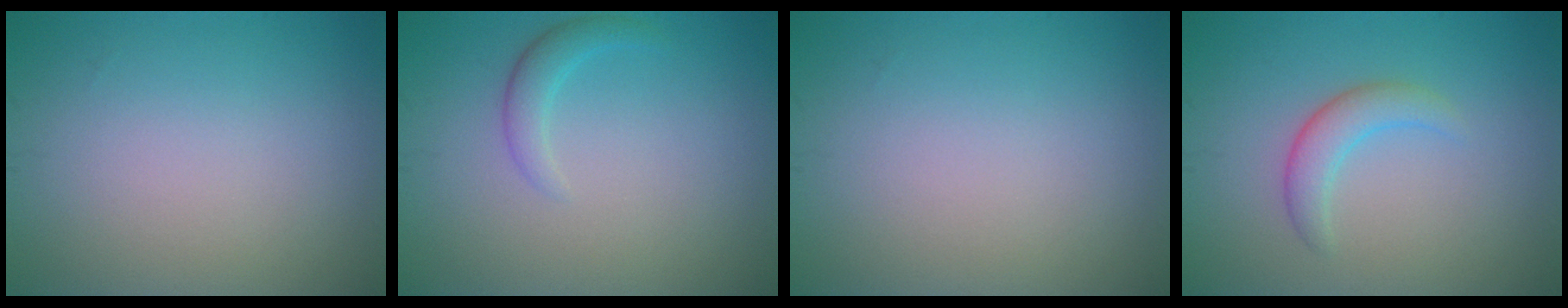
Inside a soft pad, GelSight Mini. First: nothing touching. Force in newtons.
{"total": 1.8, "press": 1.8, "slide": 0.1}
{"total": 0.0}
{"total": 2.4, "press": 2.4, "slide": 0.1}